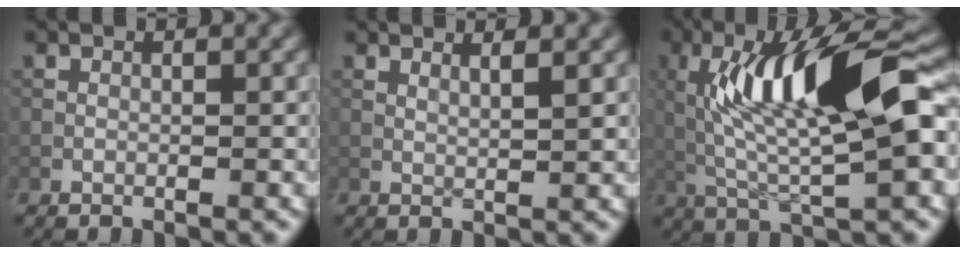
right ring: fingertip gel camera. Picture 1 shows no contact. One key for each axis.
{"total": 1.9, "fx": 1.3, "fy": 0.5, "fz": 1.3, "tx": -0.017, "ty": 0.000, "tz": 0.012}
{"total": 12.1, "fx": 1.4, "fy": 2.9, "fz": 11.6, "tx": -0.199, "ty": 0.018, "tz": 0.023}